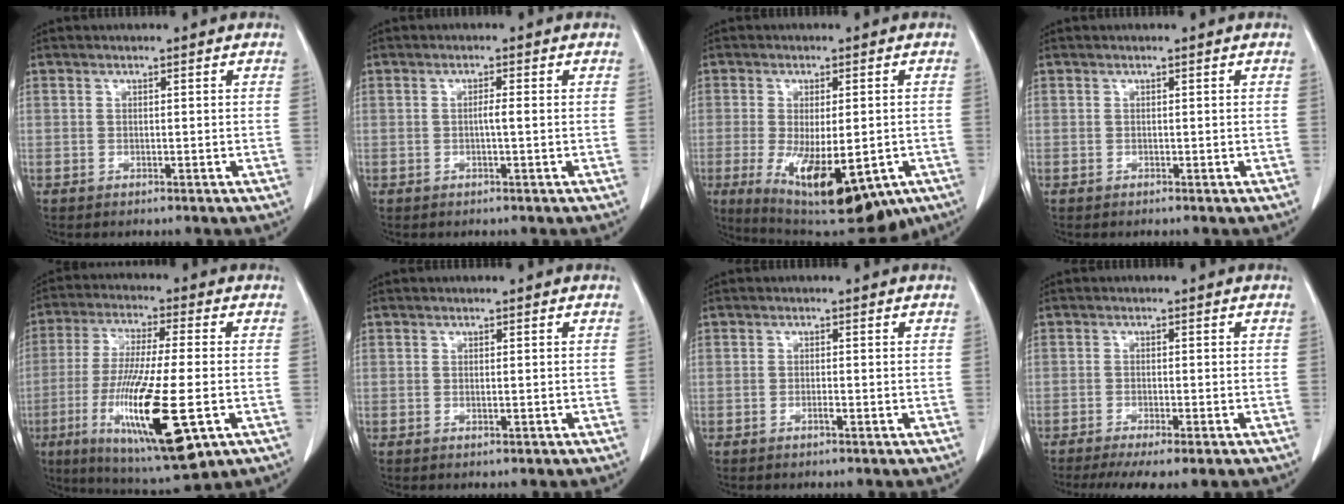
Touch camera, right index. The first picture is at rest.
{"total": 1.3, "force": [-0.2, -0.2, 1.3], "torque": [-0.024, 0.001, -0.003]}
{"total": 18.8, "force": [-8.2, 6.8, 15.5], "torque": [-0.250, -0.032, -0.110]}
{"total": 0.0}
{"total": 19.0, "force": [-6.0, 2.6, 17.8], "torque": [-0.356, -0.045, -0.097]}
{"total": 0.7, "force": [-0.2, 0.0, 0.7], "torque": [-0.012, -0.003, -0.001]}
{"total": 0.9, "force": [-0.4, 0.1, 0.8], "torque": [-0.012, 0.002, -0.005]}
{"total": 7.3, "force": [-5.4, 0.7, 4.8], "torque": [-0.071, -0.016, -0.084]}